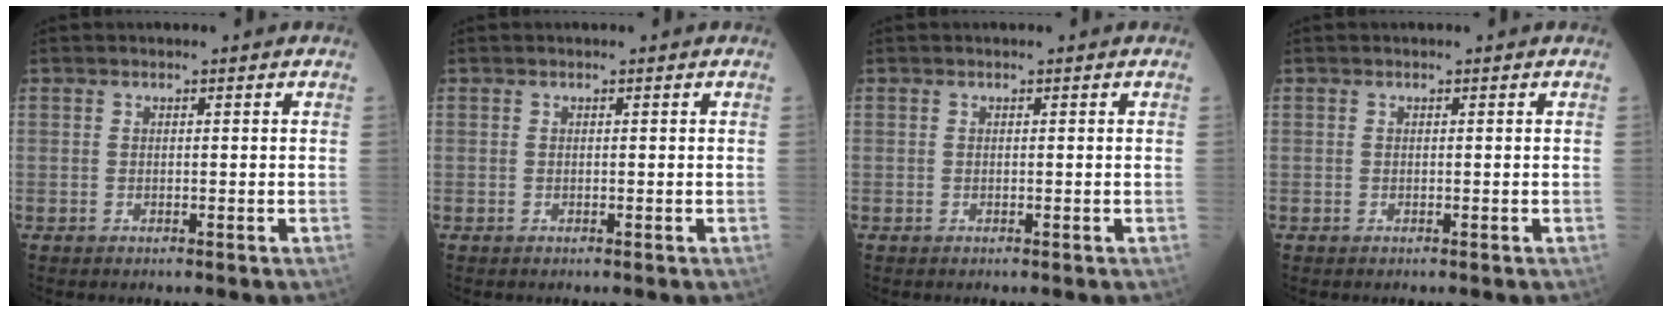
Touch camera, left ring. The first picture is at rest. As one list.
[{"total": 0.0}, {"total": 0.0}, {"total": 0.0}]